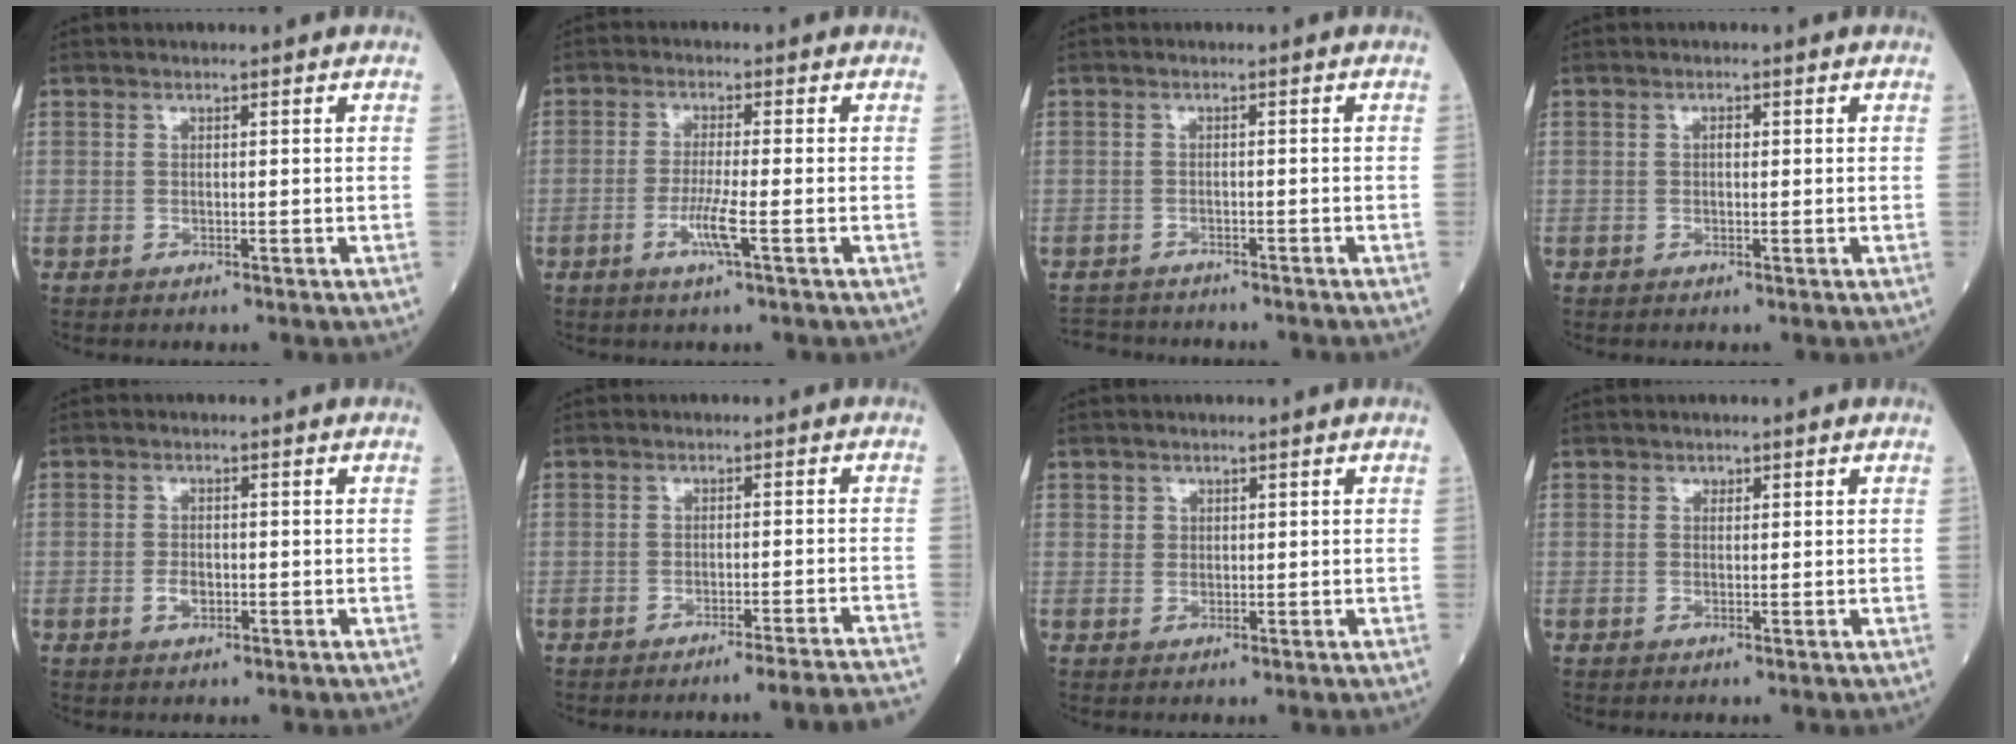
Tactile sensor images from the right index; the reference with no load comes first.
{"total": 4.3, "force": [-1.6, -0.4, 4.0], "torque": [-0.080, -0.009, -0.035]}
{"total": 6.2, "force": [-6.0, 1.2, 1.3], "torque": [-0.019, -0.006, -0.090]}
{"total": 0.8, "force": [0.1, 0.4, 0.6], "torque": [-0.012, 0.002, -0.001]}
{"total": 2.0, "force": [-0.7, 1.1, 1.5], "torque": [-0.029, 0.002, -0.009]}
{"total": 9.8, "force": [-9.1, -2.2, 2.8], "torque": [-0.004, -0.019, -0.113]}
{"total": 1.2, "force": [0.5, 1.1, 0.1], "torque": [0.012, 0.000, 0.004]}
{"total": 0.5, "force": [0.3, 0.4, 0.1], "torque": [0.001, 0.000, 0.002]}